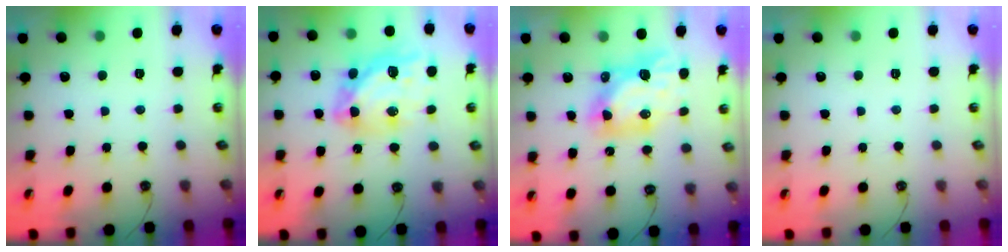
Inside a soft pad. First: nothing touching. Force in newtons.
{"total": 15.7, "press": 15.6, "slide": 1.7}
{"total": 9.1, "press": 9.1, "slide": 1.1}
{"total": 0.0}